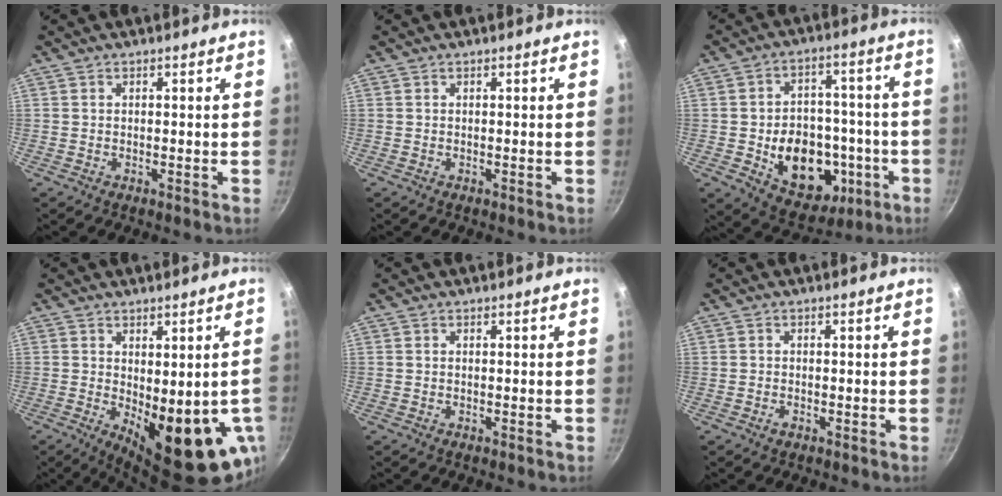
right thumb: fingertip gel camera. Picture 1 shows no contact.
{"total": 0.0}
{"total": 18.4, "force": [-4.6, 13.4, 11.7], "torque": [-0.135, 0.031, -0.049]}
{"total": 14.5, "force": [-2.3, 6.1, 13.0], "torque": [-0.144, -0.024, -0.014]}
{"total": 0.0}
{"total": 1.0, "force": [-0.6, 0.6, 0.5], "torque": [-0.011, 0.001, -0.013]}